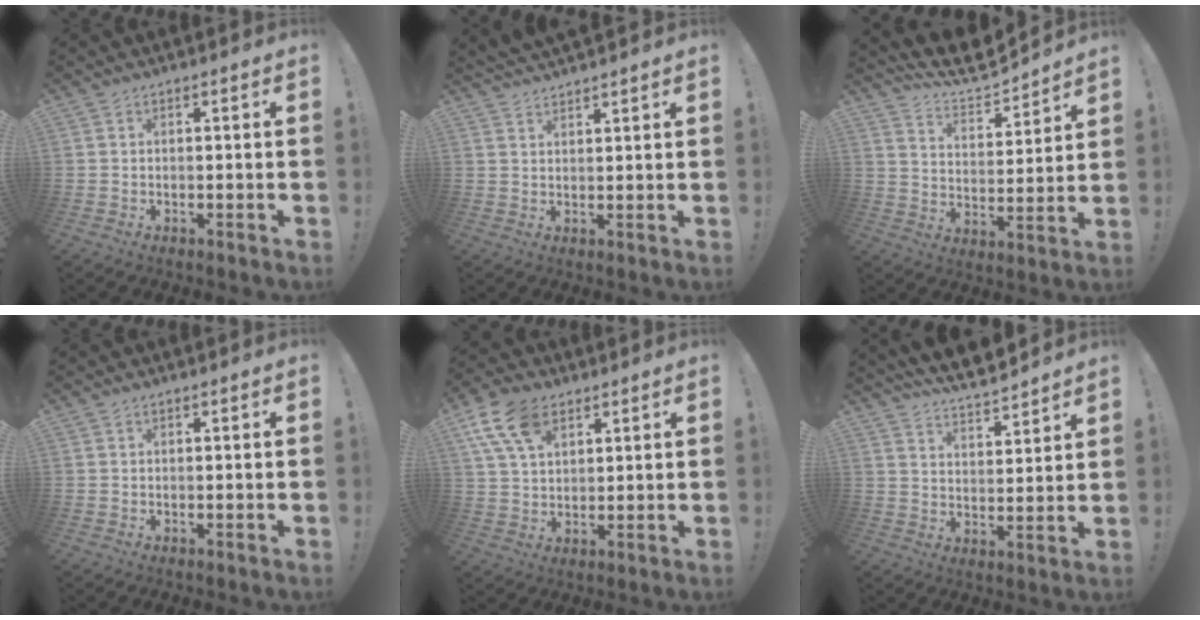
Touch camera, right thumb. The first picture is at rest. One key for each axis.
{"total": 3.2, "fx": 3.1, "fy": 0.3, "fz": 0.7, "tx": -0.012, "ty": -0.021, "tz": 0.059}
{"total": 10.3, "fx": 9.5, "fy": 2.3, "fz": 3.4, "tx": -0.068, "ty": -0.083, "tz": 0.168}
{"total": 0.0}
{"total": 12.6, "fx": 6.4, "fy": 7.7, "fz": 7.7, "tx": -0.142, "ty": -0.011, "tz": 0.122}
{"total": 8.1, "fx": 7.4, "fy": 1.5, "fz": 2.9, "tx": -0.063, "ty": -0.061, "tz": 0.134}